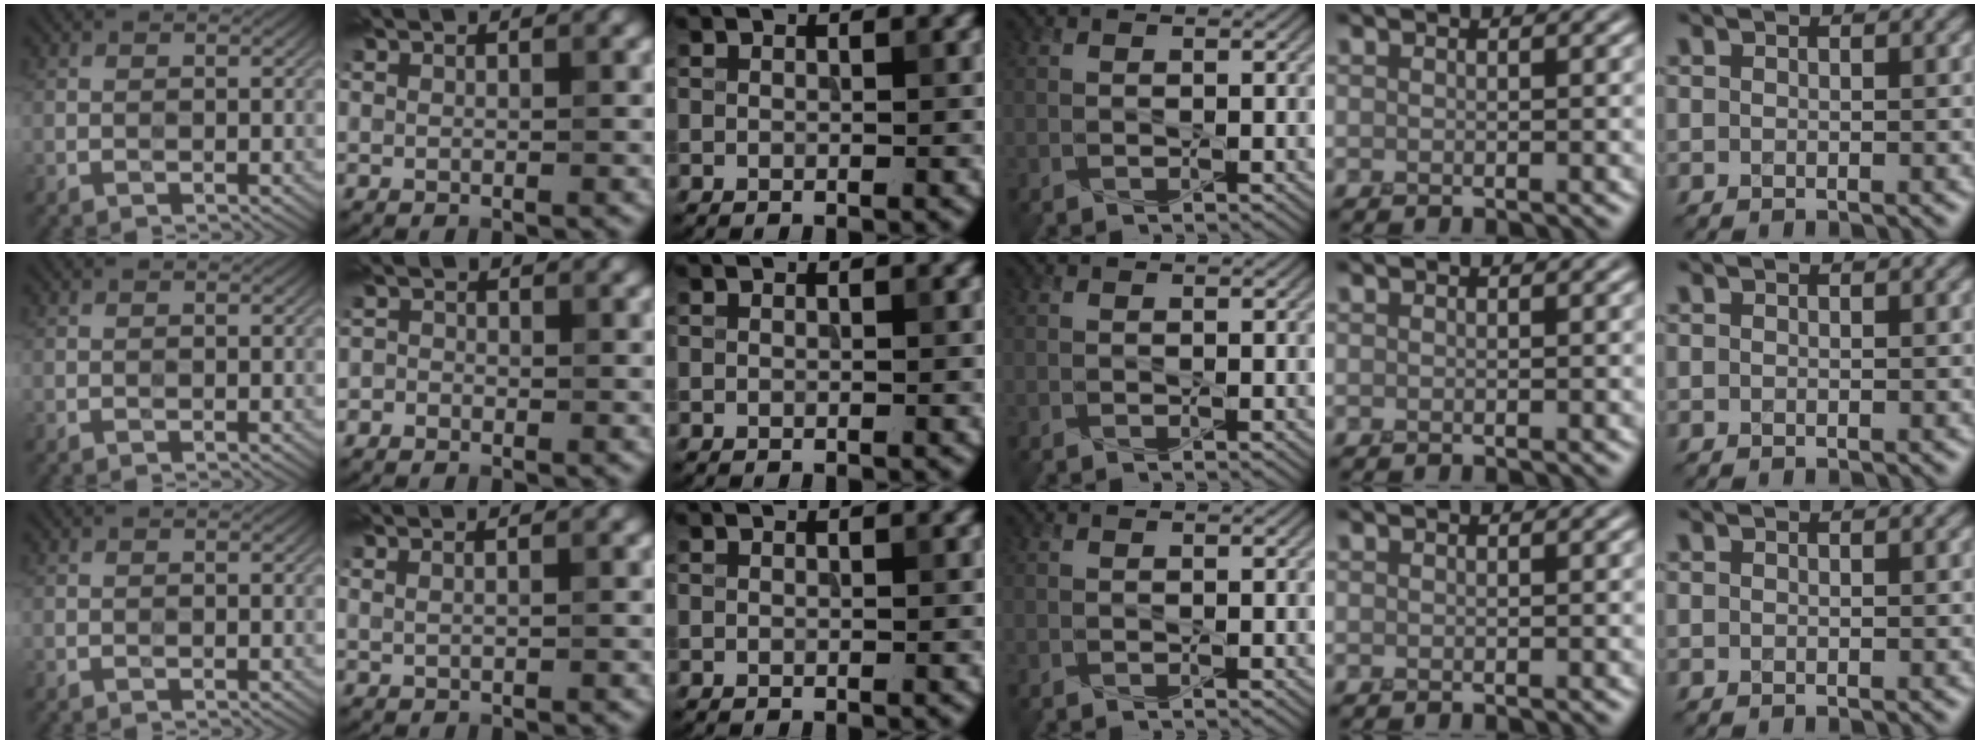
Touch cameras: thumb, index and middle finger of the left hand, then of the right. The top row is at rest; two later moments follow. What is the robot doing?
{"motion": "press", "object": "sticky note"}